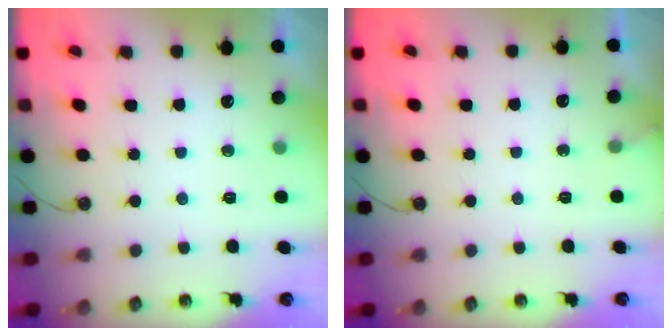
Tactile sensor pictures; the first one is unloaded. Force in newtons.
{"total": 2.8, "press": 2.8, "slide": 0.2}